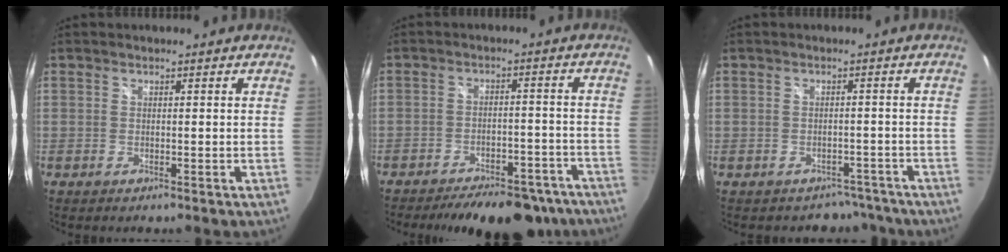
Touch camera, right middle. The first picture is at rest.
{"total": 19.2, "force": [-16.0, 7.2, 7.9], "torque": [-0.148, 0.009, -0.190]}
{"total": 4.2, "force": [-3.3, 2.7, -0.3], "torque": [0.013, 0.026, -0.038]}